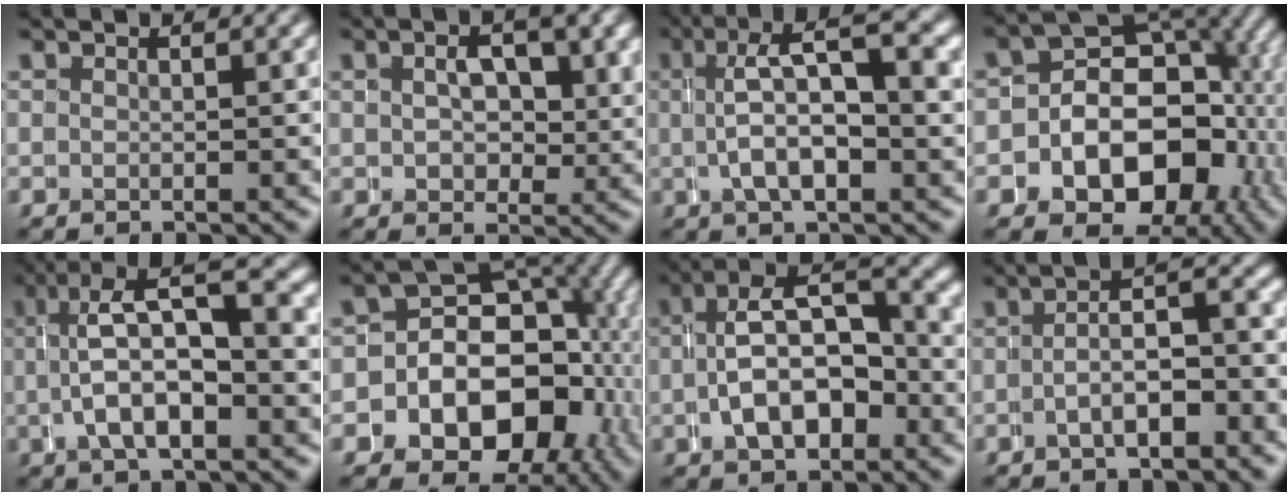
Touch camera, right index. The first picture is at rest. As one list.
[{"total": 3.3, "force": [1.2, 1.8, 2.5], "torque": [-0.033, -0.003, 0.024]}, {"total": 5.2, "force": [1.1, 1.1, 5.0], "torque": [-0.069, 0.020, 0.013]}, {"total": 13.4, "force": [-1.1, 10.4, 8.4], "torque": [-0.133, -0.027, -0.020]}, {"total": 8.0, "force": [1.4, 3.1, 7.3], "torque": [-0.111, 0.016, 0.017]}, {"total": 15.1, "force": [-1.4, 12.1, 8.9], "torque": [-0.153, -0.033, -0.028]}, {"total": 6.1, "force": [-0.5, 3.0, 5.3], "torque": [-0.080, 0.003, -0.006]}, {"total": 4.7, "force": [-2.2, 1.3, 3.9], "torque": [-0.051, 0.001, -0.034]}]